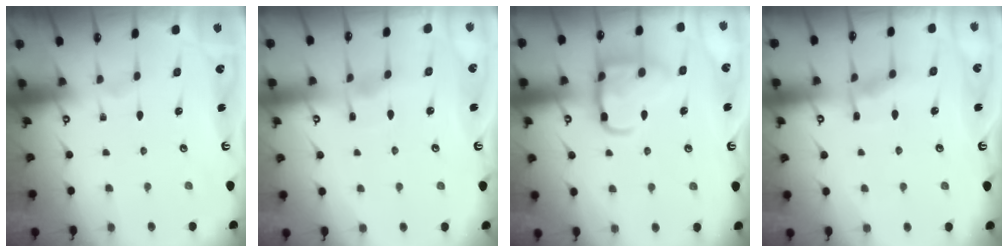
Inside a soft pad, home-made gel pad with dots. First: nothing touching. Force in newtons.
{"total": 2.9, "press": 2.8, "slide": 0.4}
{"total": 15.4, "press": 15.3, "slide": 1.4}
{"total": 5.8, "press": 5.7, "slide": 0.6}